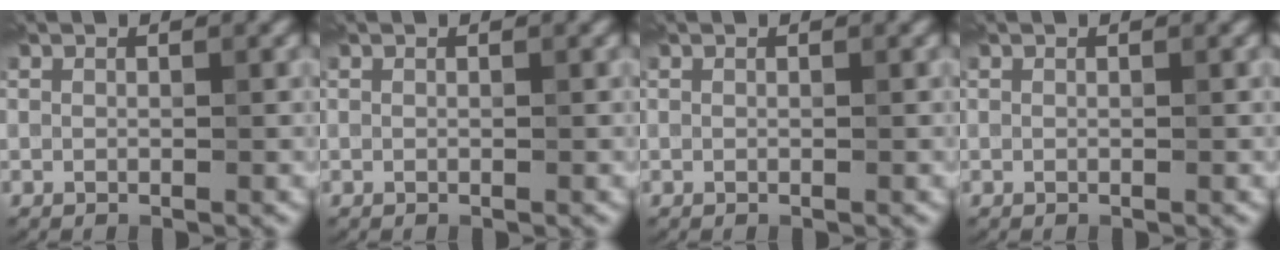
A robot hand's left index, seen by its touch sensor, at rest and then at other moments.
{"total": 0.0}
{"total": 0.0}
{"total": 0.0}